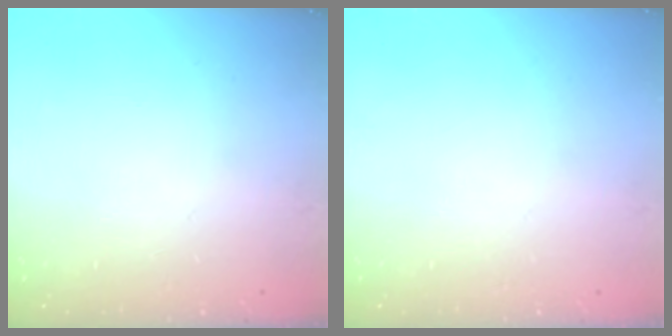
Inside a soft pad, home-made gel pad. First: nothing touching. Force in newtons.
{"total": 0.0}